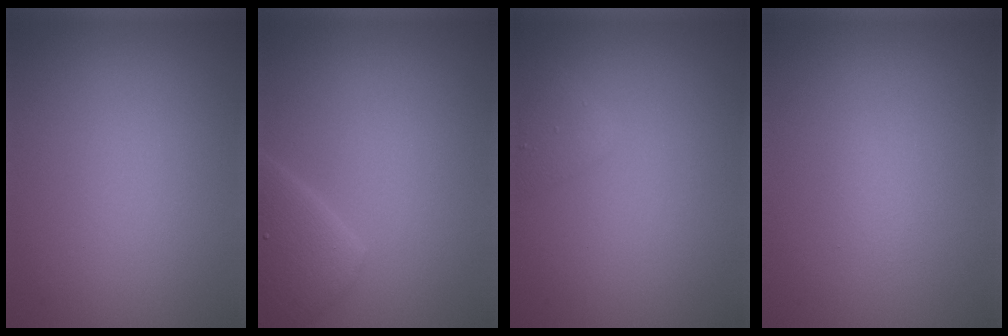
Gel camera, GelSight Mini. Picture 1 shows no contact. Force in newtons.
{"total": 3.1, "press": 3.1, "slide": 0.3}
{"total": 1.3, "press": 1.3, "slide": 0.0}
{"total": 0.6, "press": 0.6, "slide": 0.1}